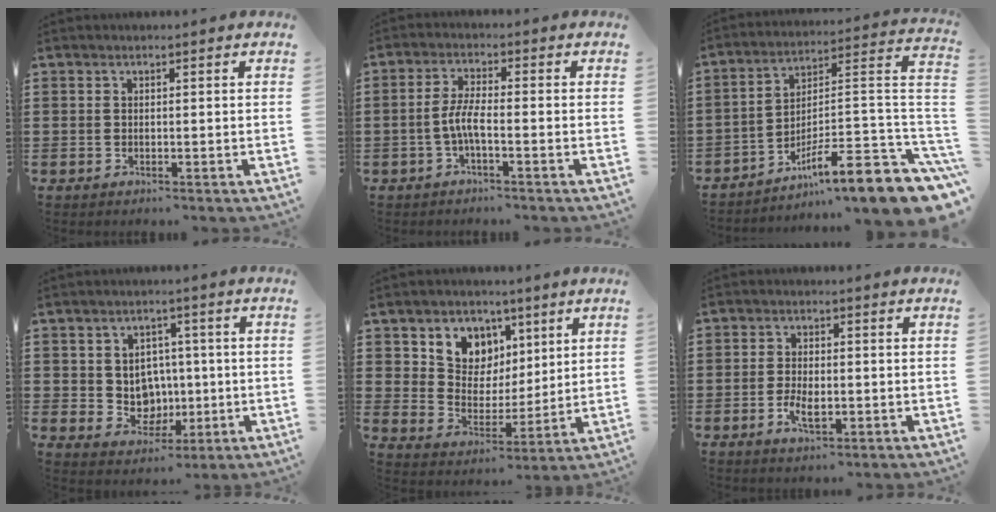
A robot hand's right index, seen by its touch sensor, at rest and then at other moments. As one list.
[{"total": 4.1, "force": [-1.4, 0.6, 3.8], "torque": [-0.095, -0.008, -0.036]}, {"total": 12.8, "force": [-8.4, 2.1, 9.5], "torque": [-0.127, 0.011, -0.150]}, {"total": 5.6, "force": [0.3, 5.3, 1.8], "torque": [-0.039, 0.003, 0.007]}, {"total": 6.7, "force": [3.8, 5.4, 0.5], "torque": [-0.045, -0.022, 0.069]}, {"total": 3.7, "force": [-1.1, 1.7, 3.1], "torque": [-0.068, -0.002, -0.023]}]